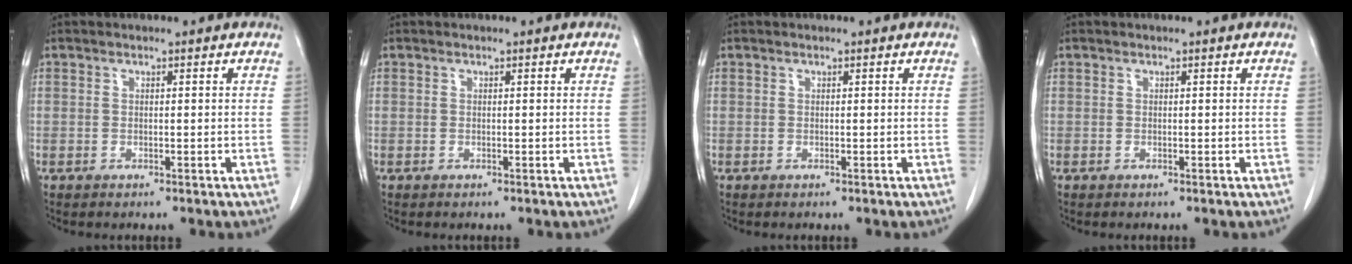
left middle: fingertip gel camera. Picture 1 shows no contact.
{"total": 0.0}
{"total": 0.0}
{"total": 0.0}